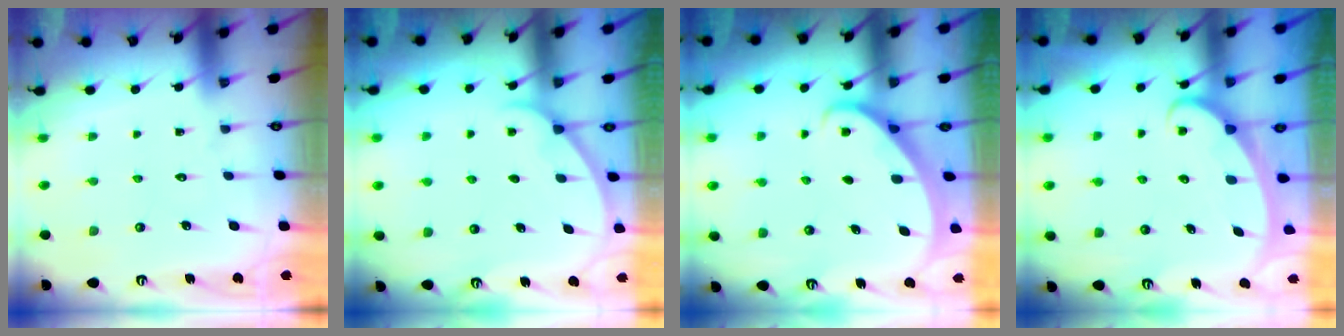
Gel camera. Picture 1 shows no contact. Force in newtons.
{"total": 1.4, "press": 1.3, "slide": 0.1}
{"total": 1.9, "press": 1.9, "slide": 0.2}
{"total": 2.5, "press": 2.4, "slide": 0.4}